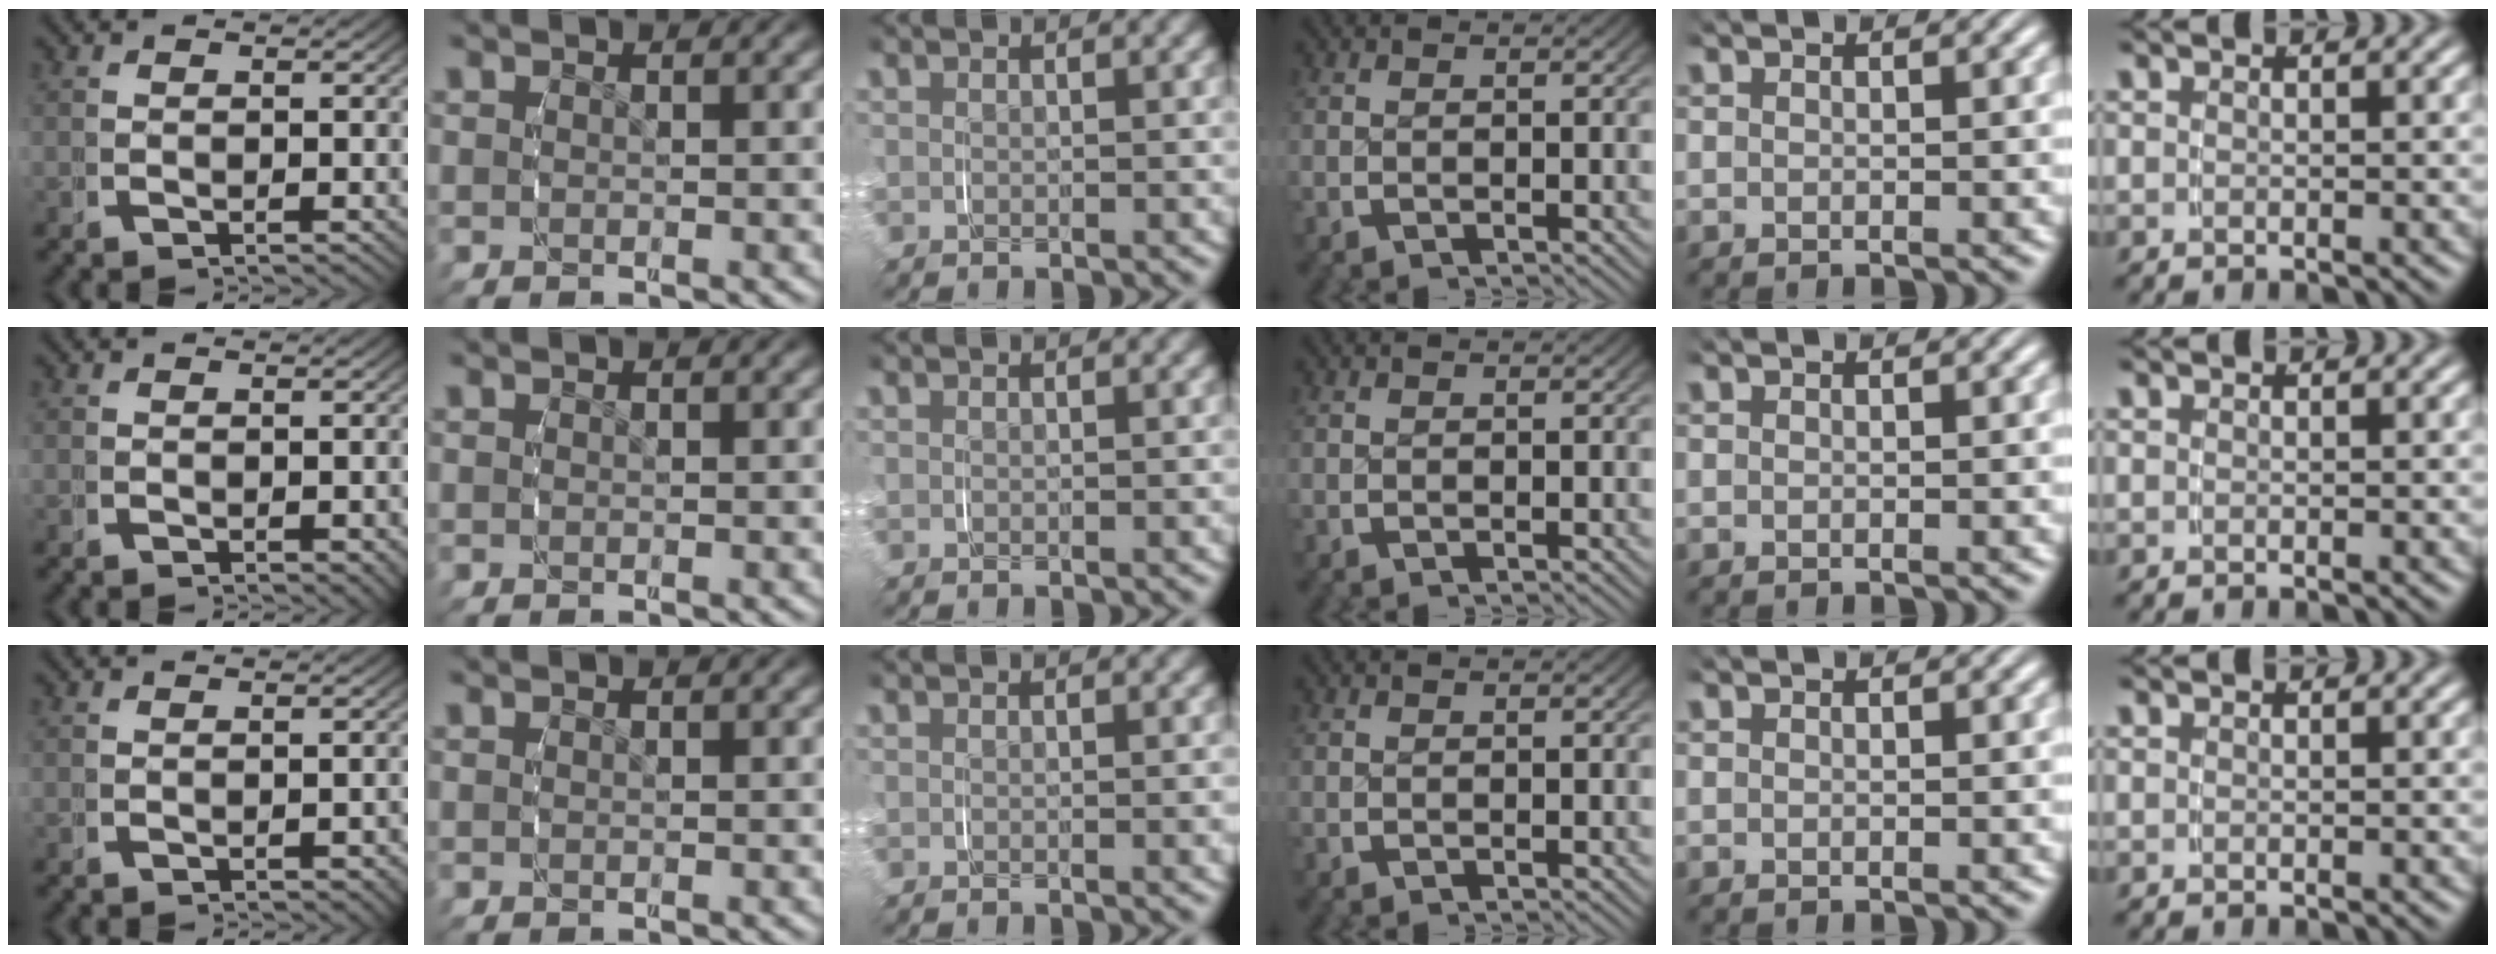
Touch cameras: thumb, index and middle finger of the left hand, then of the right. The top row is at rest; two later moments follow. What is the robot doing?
{"motion": "grasp_and_lifting", "object": "string"}